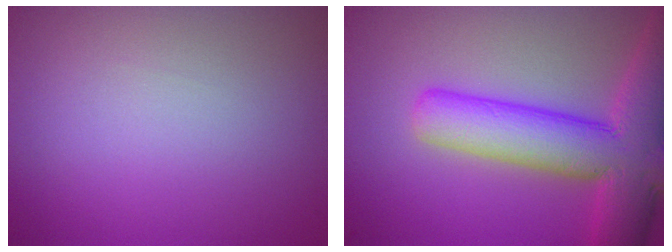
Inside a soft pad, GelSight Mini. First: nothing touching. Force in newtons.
{"total": 10.1, "press": 10.1, "slide": 0.5}